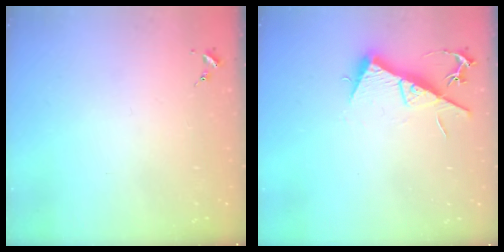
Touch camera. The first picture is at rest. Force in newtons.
{"total": 11.3, "press": 11.3, "slide": 0.7}